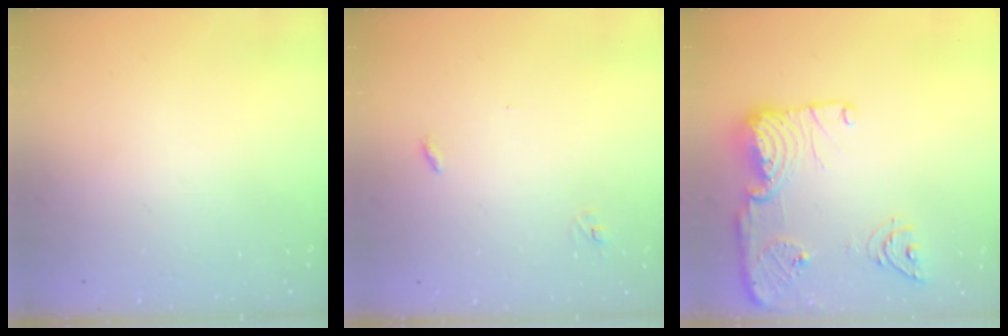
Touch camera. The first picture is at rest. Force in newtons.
{"total": 2.8, "press": 2.8, "slide": 0.2}
{"total": 18.1, "press": 18.0, "slide": 2.0}